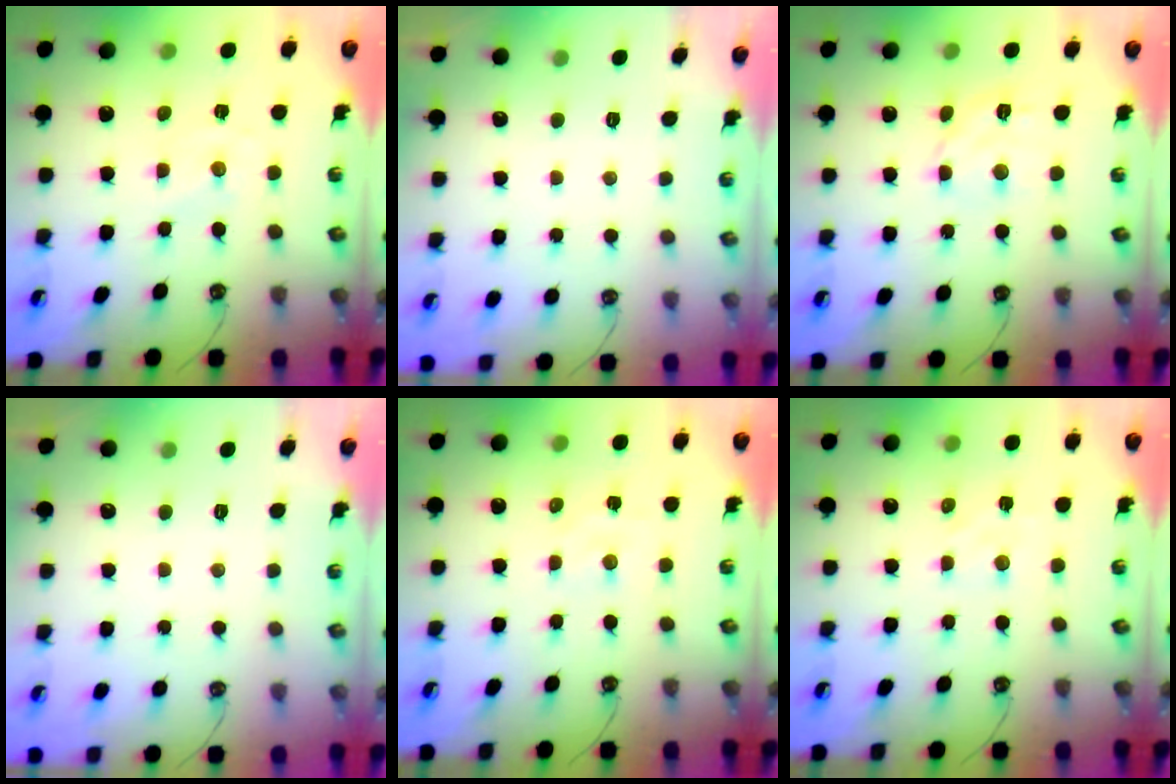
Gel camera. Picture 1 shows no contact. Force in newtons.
{"total": 0.0}
{"total": 8.2, "press": 8.1, "slide": 1.0}
{"total": 0.0}
{"total": 3.2, "press": 3.2, "slide": 0.4}
{"total": 2.5, "press": 2.4, "slide": 0.4}